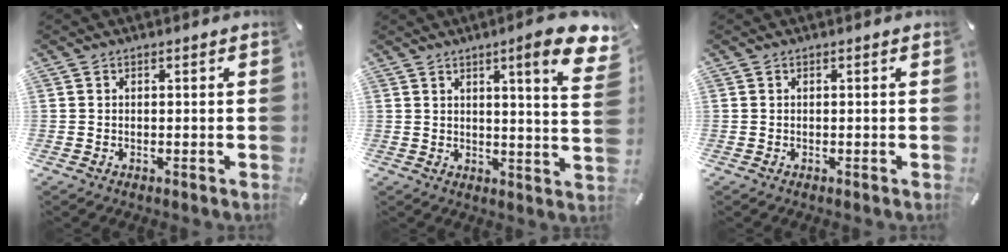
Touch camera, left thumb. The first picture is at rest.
{"total": 11.8, "force": [6.3, 1.7, 9.9], "torque": [-0.140, -0.035, 0.094]}
{"total": 0.0}